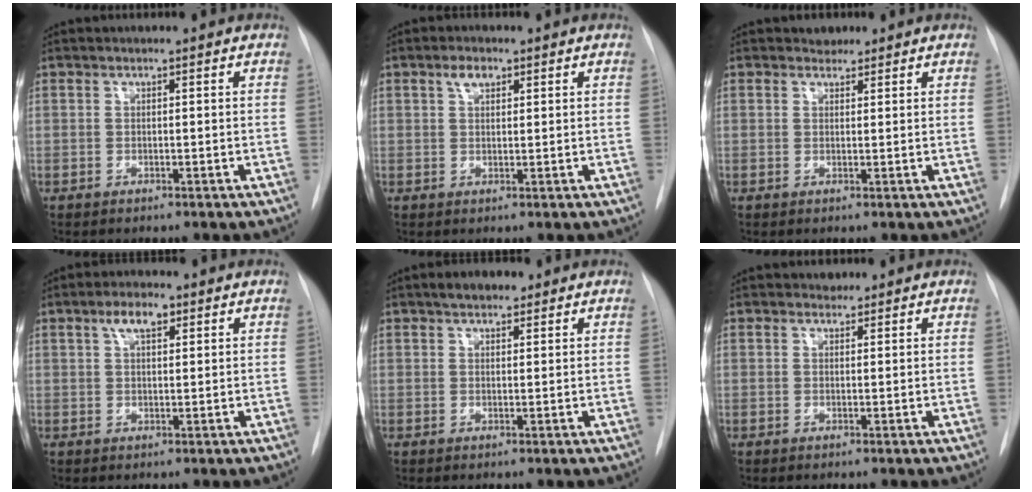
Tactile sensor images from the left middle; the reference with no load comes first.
{"total": 2.3, "force": [1.3, 1.2, 1.5], "torque": [-0.031, 0.007, 0.026]}
{"total": 1.5, "force": [1.2, 0.9, 0.0], "torque": [0.002, 0.001, 0.014]}
{"total": 3.9, "force": [2.1, 1.5, 3.0], "torque": [-0.060, 0.010, 0.037]}
{"total": 3.4, "force": [2.4, 1.6, 1.9], "torque": [-0.035, 0.011, 0.037]}
{"total": 1.1, "force": [0.9, 0.7, -0.1], "torque": [0.002, 0.001, 0.008]}